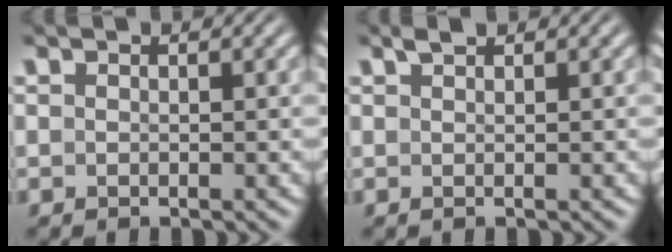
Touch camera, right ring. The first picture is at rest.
{"total": 1.1, "force": [0.8, -0.7, 0.4], "torque": [-0.003, 0.004, 0.017]}